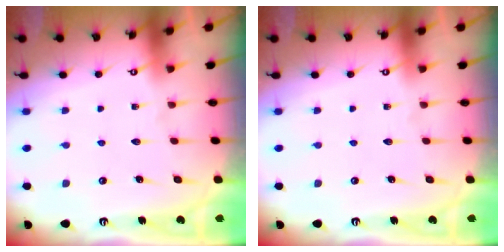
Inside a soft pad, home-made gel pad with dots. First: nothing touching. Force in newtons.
{"total": 0.0}